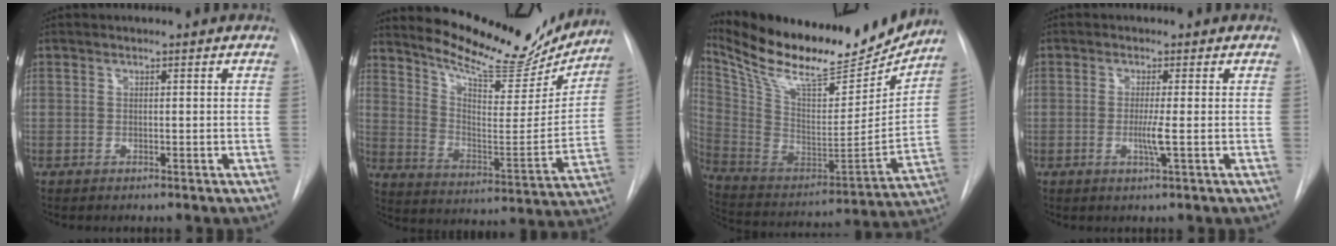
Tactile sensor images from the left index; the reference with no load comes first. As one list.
[{"total": 18.7, "force": [17.2, 4.0, 6.1], "torque": [-0.097, -0.050, 0.248]}, {"total": 25.3, "force": [22.0, 5.9, 11.1], "torque": [-0.208, -0.037, 0.347]}, {"total": 2.6, "force": [-1.1, -0.5, 2.3], "torque": [-0.047, -0.012, -0.020]}]